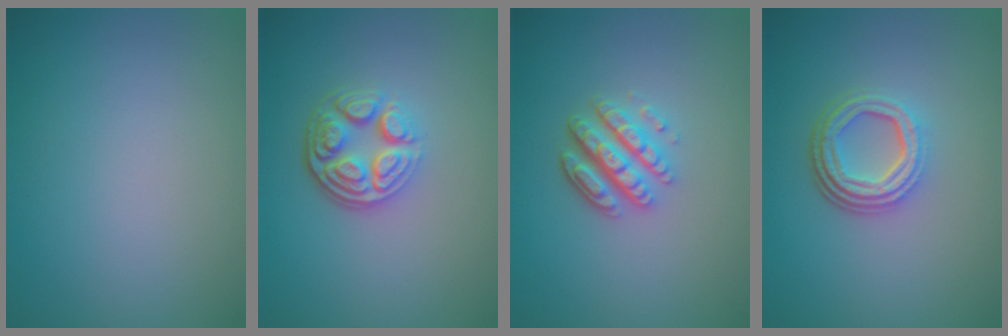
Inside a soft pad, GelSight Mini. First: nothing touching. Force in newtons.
{"total": 4.8, "press": 3.4, "slide": 3.4}
{"total": 4.5, "press": 3.4, "slide": 3.1}
{"total": 4.5, "press": 3.2, "slide": 3.1}